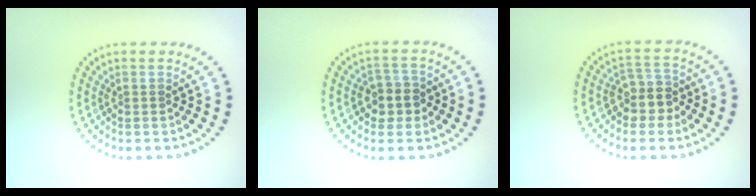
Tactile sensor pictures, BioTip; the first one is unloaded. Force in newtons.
{"total": 2.6, "press": 2.4, "slide": 1.1}
{"total": 2.9, "press": 2.4, "slide": 1.5}